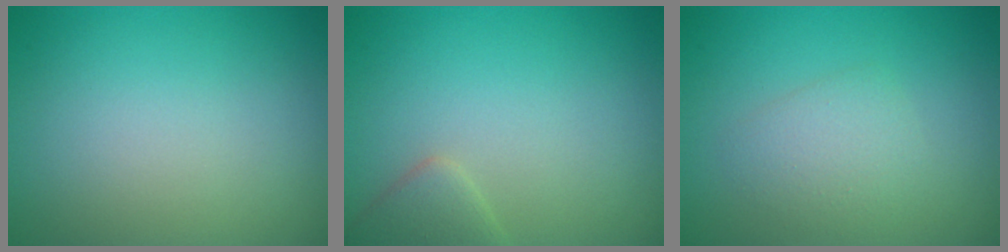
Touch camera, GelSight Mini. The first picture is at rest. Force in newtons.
{"total": 2.2, "press": 2.2, "slide": 0.1}
{"total": 2.1, "press": 2.1, "slide": 0.2}